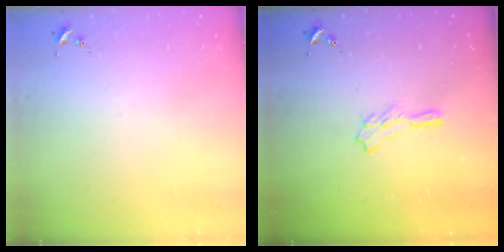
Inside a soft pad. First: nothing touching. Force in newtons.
{"total": 5.0, "press": 5.0, "slide": 0.8}